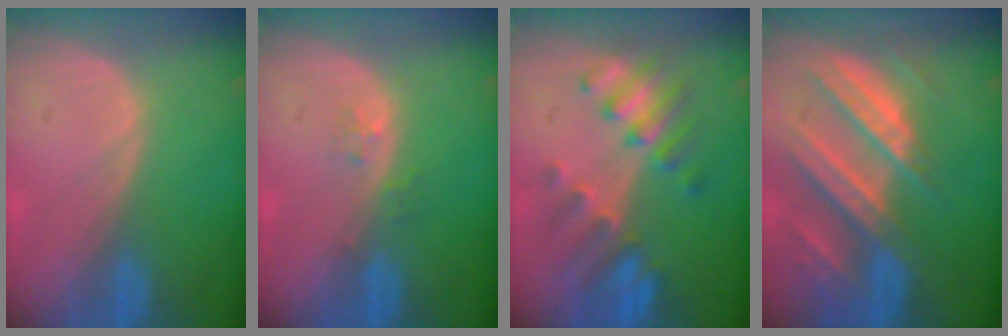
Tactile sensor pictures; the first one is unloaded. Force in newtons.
{"total": 1.6, "press": 1.6, "slide": 0.1}
{"total": 7.6, "press": 7.5, "slide": 1.1}
{"total": 10.6, "press": 9.3, "slide": 5.0}